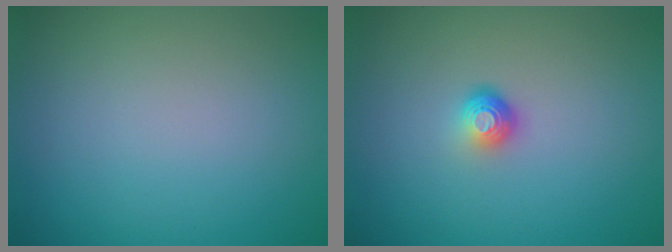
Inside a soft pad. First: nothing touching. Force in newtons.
{"total": 1.7, "press": 1.2, "slide": 1.3}